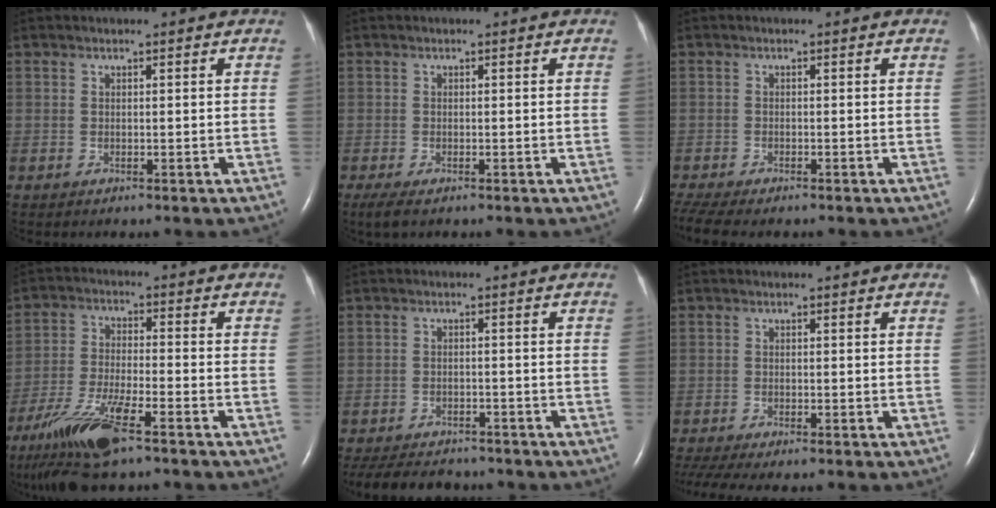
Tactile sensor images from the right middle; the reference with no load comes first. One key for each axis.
{"total": 2.4, "fx": -1.6, "fy": 0.6, "fz": 1.7, "tx": -0.036, "ty": -0.009, "tz": -0.025}
{"total": 7.1, "fx": -5.8, "fy": 1.7, "fz": 3.7, "tx": -0.075, "ty": -0.007, "tz": -0.095}
{"total": 12.3, "fx": -8.2, "fy": 1.8, "fz": 9.1, "tx": -0.183, "ty": -0.029, "tz": -0.146}
{"total": 11.3, "fx": -9.9, "fy": 3.6, "fz": 3.9, "tx": -0.083, "ty": -0.008, "tz": -0.136}
{"total": 6.8, "fx": -5.7, "fy": 0.7, "fz": 3.7, "tx": -0.065, "ty": -0.009, "tz": -0.093}